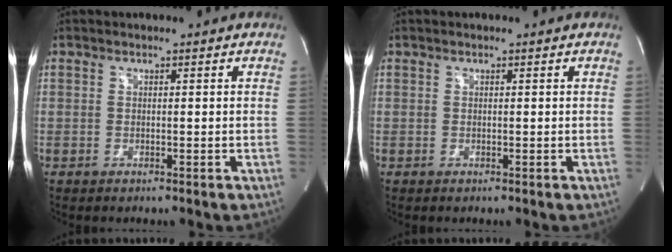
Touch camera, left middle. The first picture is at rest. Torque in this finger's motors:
{"motor_torque": [0.00, 0.00, 0.00, 0.01]}